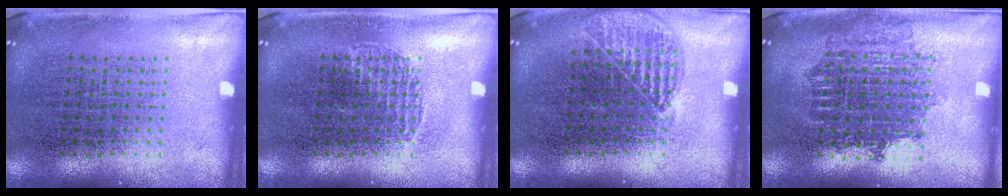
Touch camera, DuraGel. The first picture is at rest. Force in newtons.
{"total": 0.6, "press": 0.6, "slide": 0.1}
{"total": 1.0, "press": 1.0, "slide": 0.2}
{"total": 1.7, "press": 1.4, "slide": 0.9}